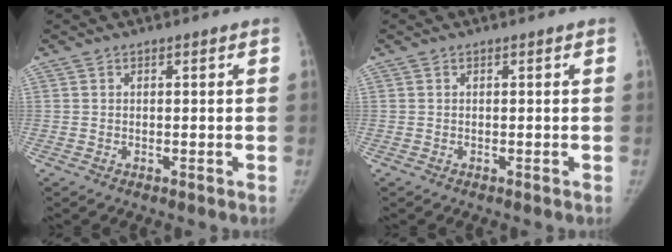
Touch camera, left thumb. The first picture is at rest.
{"total": 0.0}